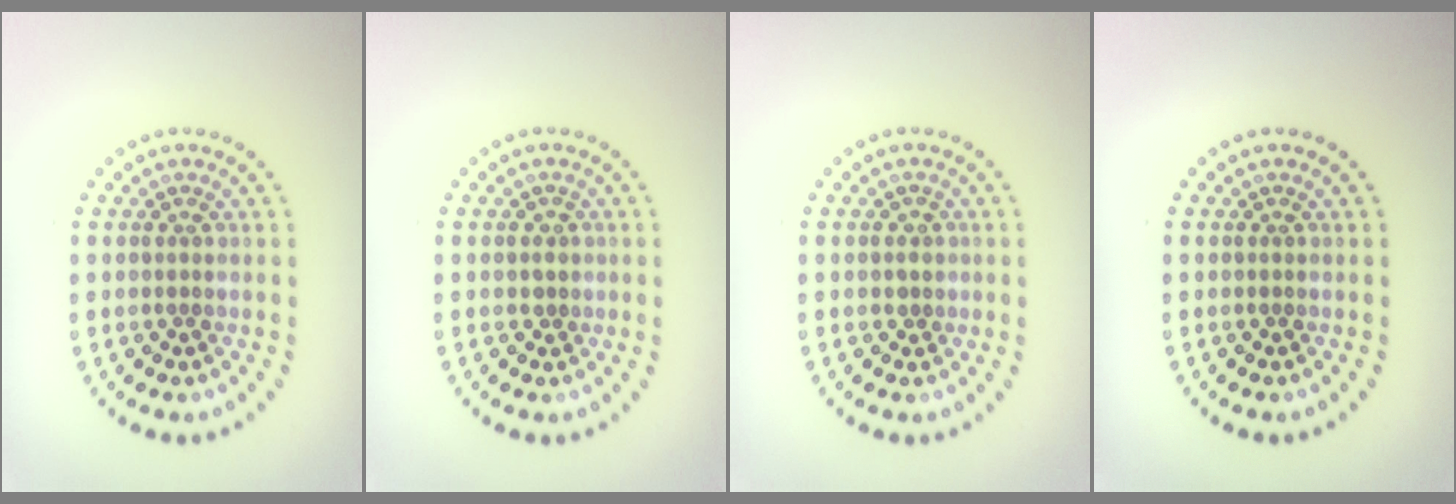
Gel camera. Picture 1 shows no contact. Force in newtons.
{"total": 0.8, "press": 0.5, "slide": 0.6}
{"total": 0.9, "press": 0.6, "slide": 0.6}
{"total": 0.0}